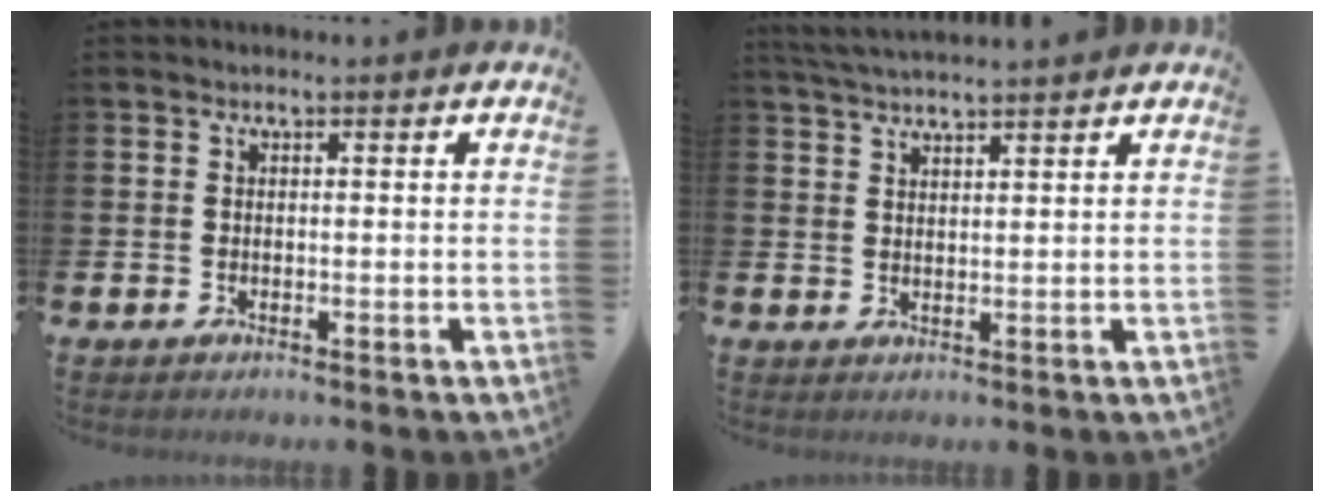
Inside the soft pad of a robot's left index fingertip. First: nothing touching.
{"total": 3.3, "force": [3.2, -0.1, 0.6], "torque": [-0.016, -0.010, 0.059]}